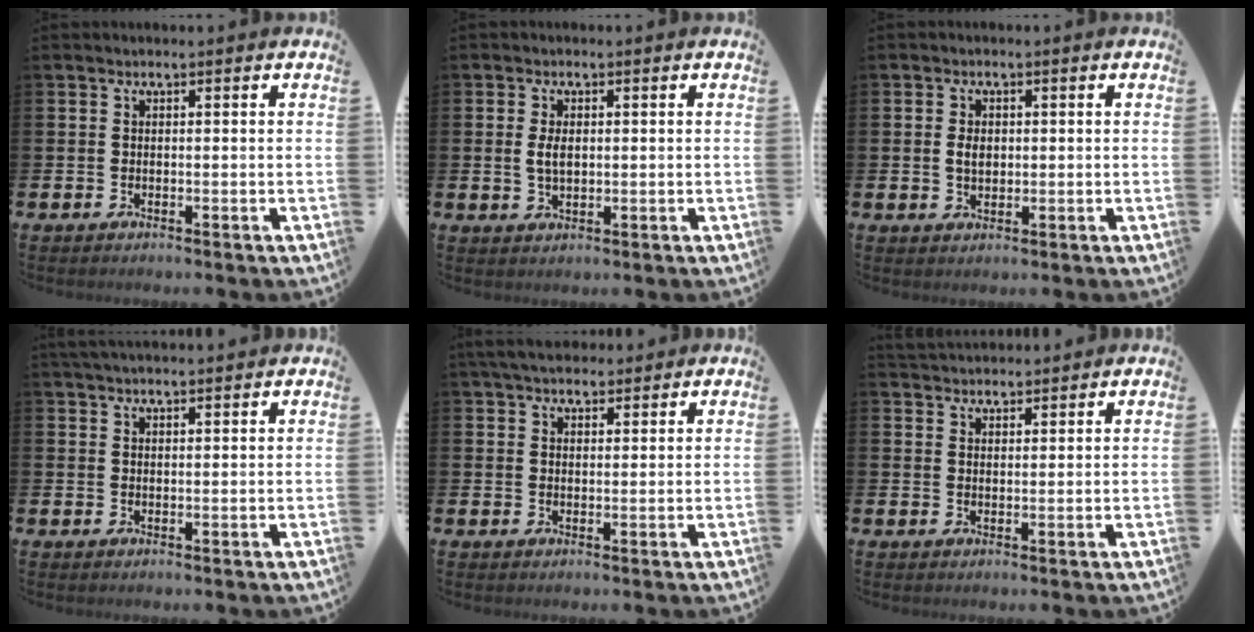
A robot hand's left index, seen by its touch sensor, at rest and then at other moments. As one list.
[{"total": 2.8, "force": [0.6, 1.5, 2.2], "torque": [-0.036, 0.003, 0.007]}, {"total": 2.5, "force": [0.3, 1.7, 1.8], "torque": [-0.019, 0.000, 0.001]}, {"total": 2.6, "force": [2.5, 0.3, 0.6], "torque": [-0.014, -0.007, 0.045]}, {"total": 4.5, "force": [4.0, 1.6, 1.1], "torque": [-0.021, -0.015, 0.074]}, {"total": 3.0, "force": [2.9, 0.6, -0.1], "torque": [-0.002, -0.011, 0.054]}]